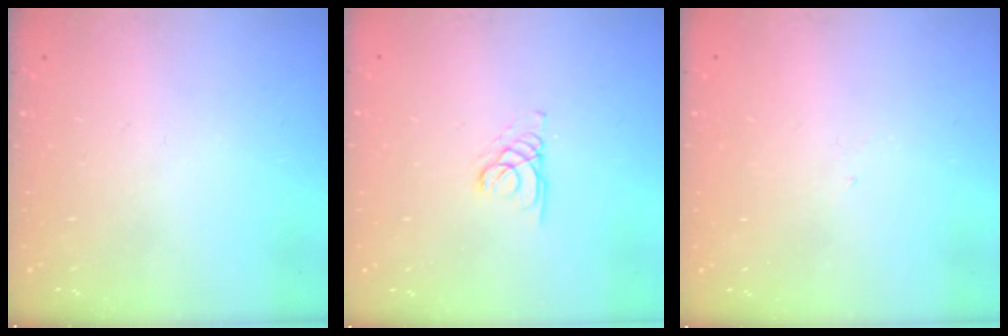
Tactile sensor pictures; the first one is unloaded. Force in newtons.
{"total": 1.7, "press": 1.7, "slide": 0.1}
{"total": 2.8, "press": 2.8, "slide": 0.5}